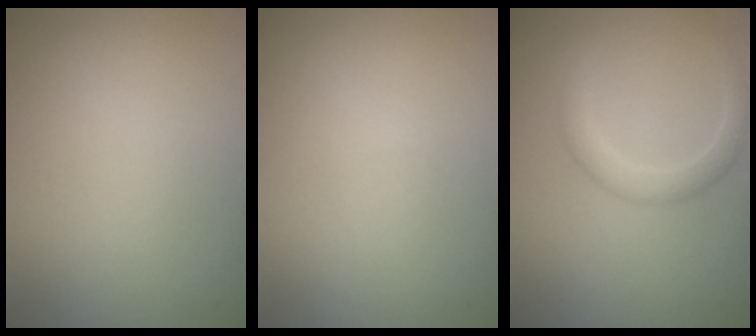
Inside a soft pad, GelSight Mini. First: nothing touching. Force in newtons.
{"total": 0.0}
{"total": 2.3, "press": 2.3, "slide": 0.2}